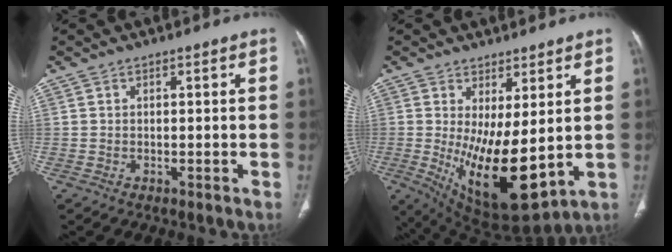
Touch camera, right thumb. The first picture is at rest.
{"total": 14.8, "force": [-0.1, 5.7, 13.6], "torque": [-0.224, -0.034, 0.023]}